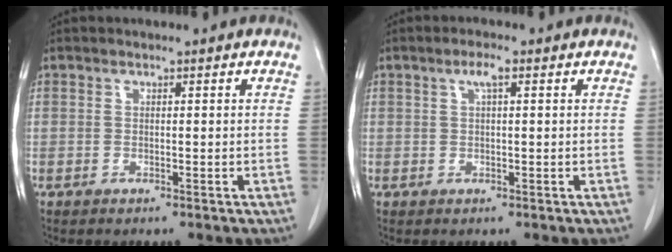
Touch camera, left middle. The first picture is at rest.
{"total": 2.0, "force": [0.8, 0.4, 1.7], "torque": [-0.033, 0.007, 0.015]}